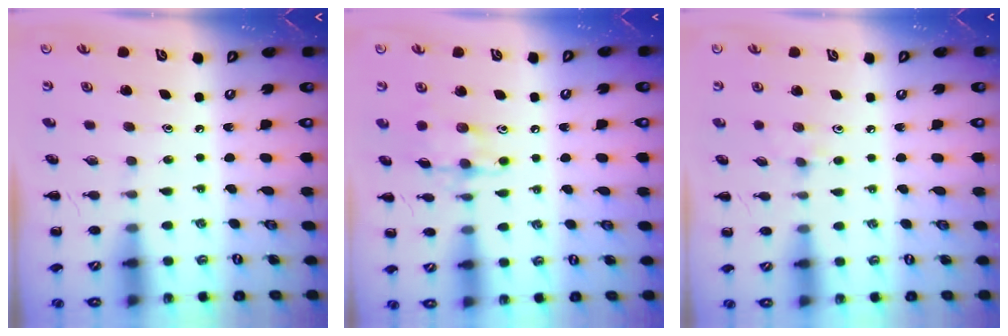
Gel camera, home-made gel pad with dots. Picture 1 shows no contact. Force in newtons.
{"total": 10.4, "press": 10.4, "slide": 0.5}
{"total": 3.9, "press": 3.6, "slide": 1.4}